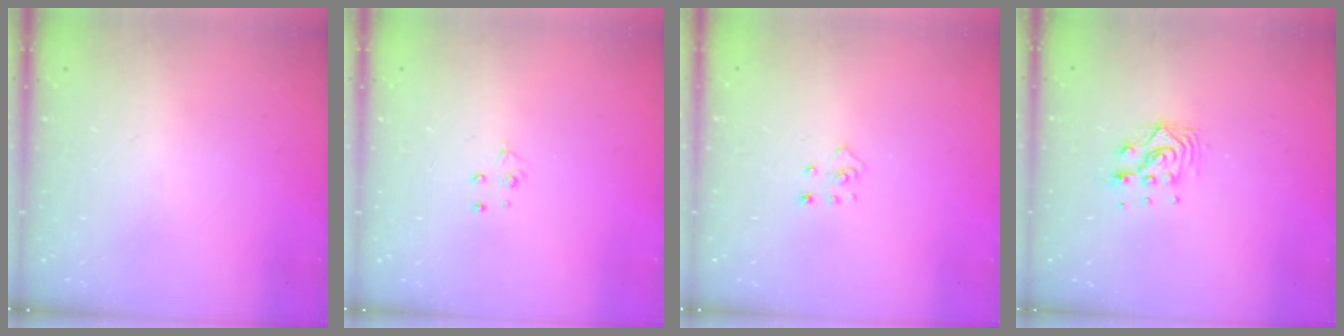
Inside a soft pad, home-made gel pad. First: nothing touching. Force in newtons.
{"total": 3.2, "press": 3.2, "slide": 0.3}
{"total": 3.3, "press": 3.3, "slide": 0.3}
{"total": 7.6, "press": 7.5, "slide": 0.5}